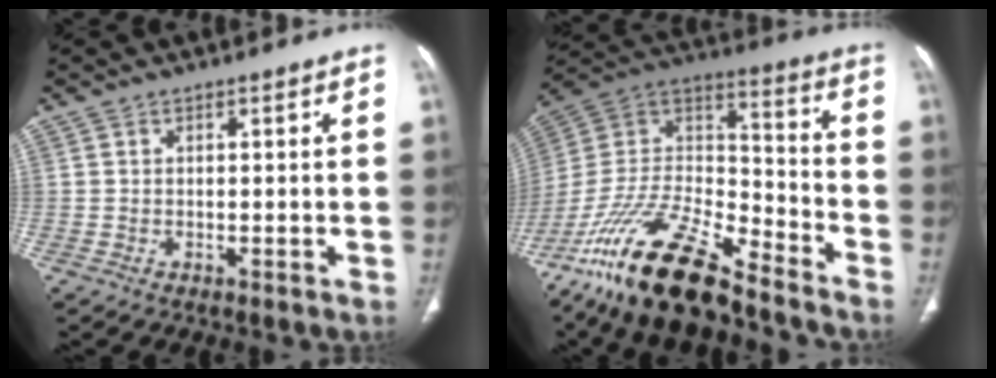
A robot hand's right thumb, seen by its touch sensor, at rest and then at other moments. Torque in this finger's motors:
{"motor_torque": [3.54, 1.14, 1.18, -1.59, 0.26]}